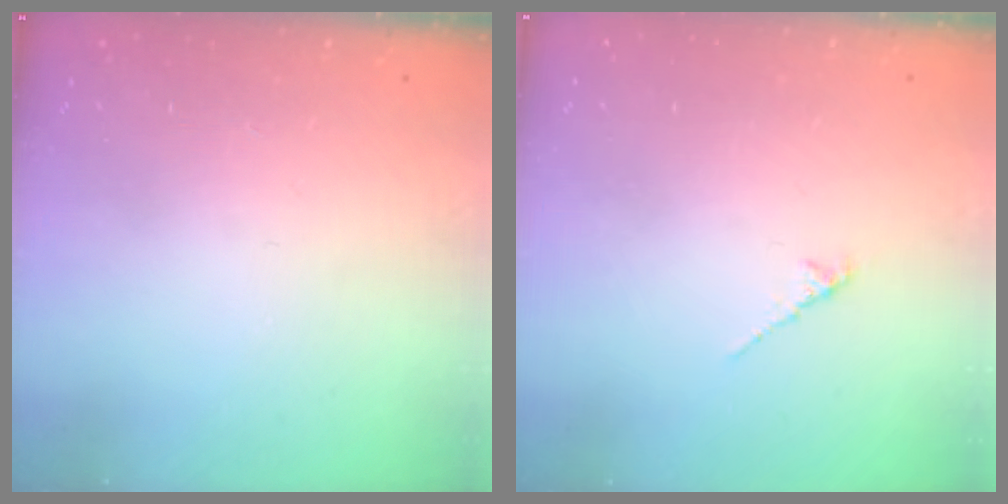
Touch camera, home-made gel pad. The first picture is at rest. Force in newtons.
{"total": 1.6, "press": 1.5, "slide": 0.5}